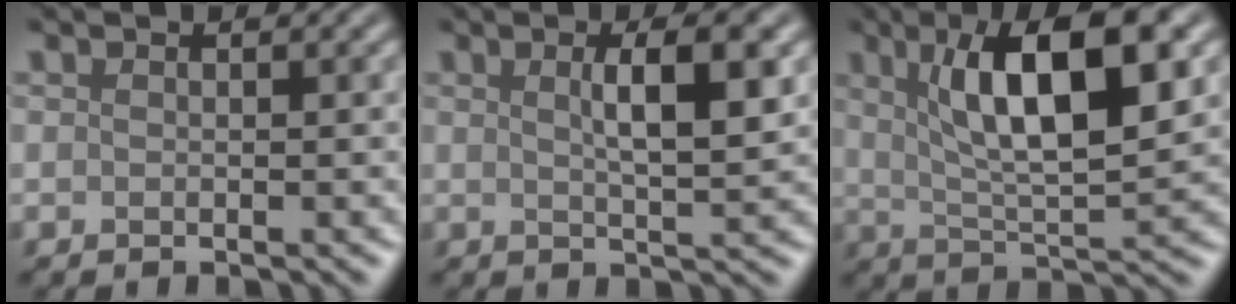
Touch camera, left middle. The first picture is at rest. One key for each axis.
{"total": 4.6, "fx": 0.9, "fy": 1.1, "fz": 4.4, "tx": -0.059, "ty": 0.005, "tz": 0.018}
{"total": 9.5, "fx": 2.8, "fy": 2.8, "fz": 8.7, "tx": -0.133, "ty": 0.003, "tz": 0.053}